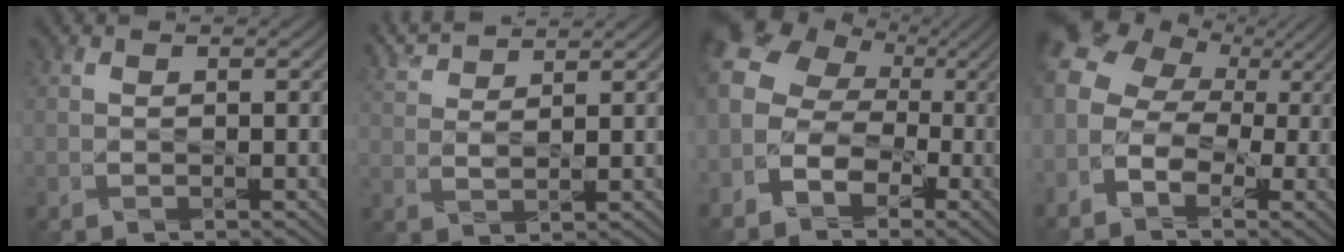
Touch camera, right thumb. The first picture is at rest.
{"total": 4.8, "force": [4.3, 0.3, 2.2], "torque": [-0.065, 0.013, 0.090]}
{"total": 9.6, "force": [-2.2, 7.7, 5.2], "torque": [-0.127, -0.003, -0.051]}
{"total": 9.2, "force": [-0.7, 6.9, 6.0], "torque": [-0.142, 0.008, -0.017]}